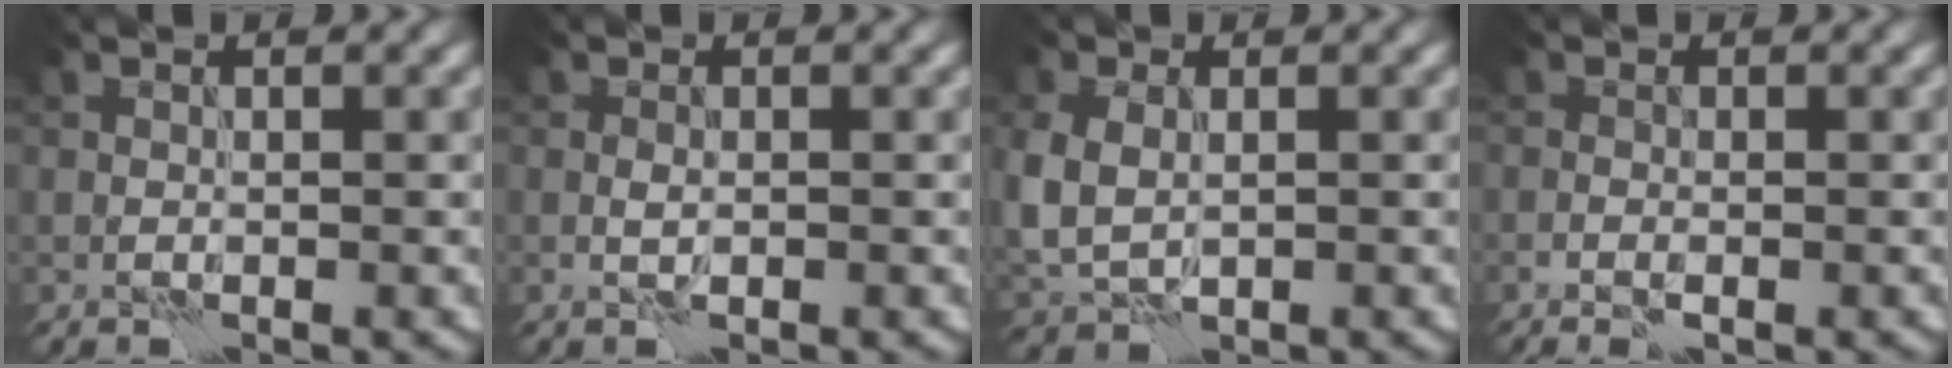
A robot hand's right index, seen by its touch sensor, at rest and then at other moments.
{"total": 0.8, "force": [-0.1, 0.3, 0.7], "torque": [-0.017, 0.001, -0.004]}
{"total": 4.8, "force": [0.0, 3.7, 3.1], "torque": [-0.078, -0.006, 0.019]}
{"total": 1.4, "force": [-0.8, 0.4, 1.1], "torque": [-0.022, -0.002, -0.015]}